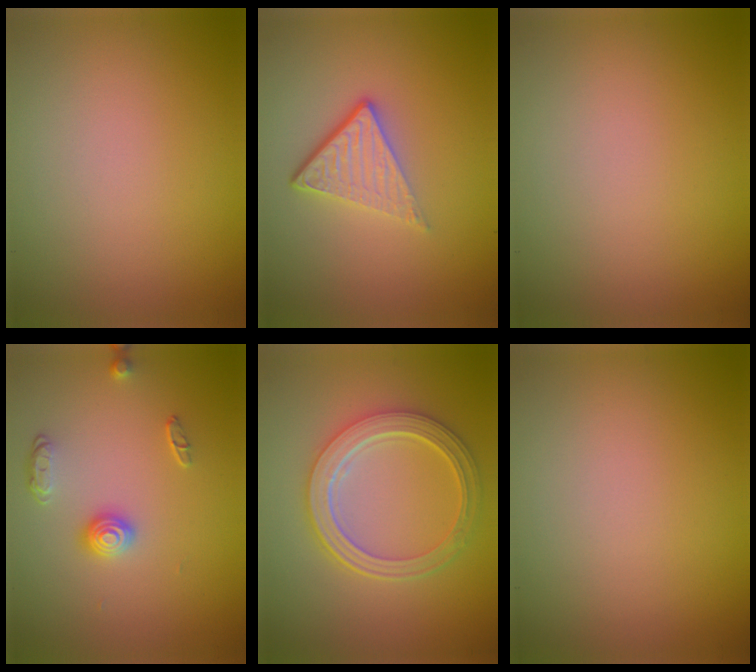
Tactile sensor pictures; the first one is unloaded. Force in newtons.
{"total": 4.2, "press": 2.6, "slide": 3.3}
{"total": 0.0}
{"total": 2.1, "press": 1.6, "slide": 1.4}
{"total": 5.6, "press": 4.1, "slide": 3.8}
{"total": 0.0}